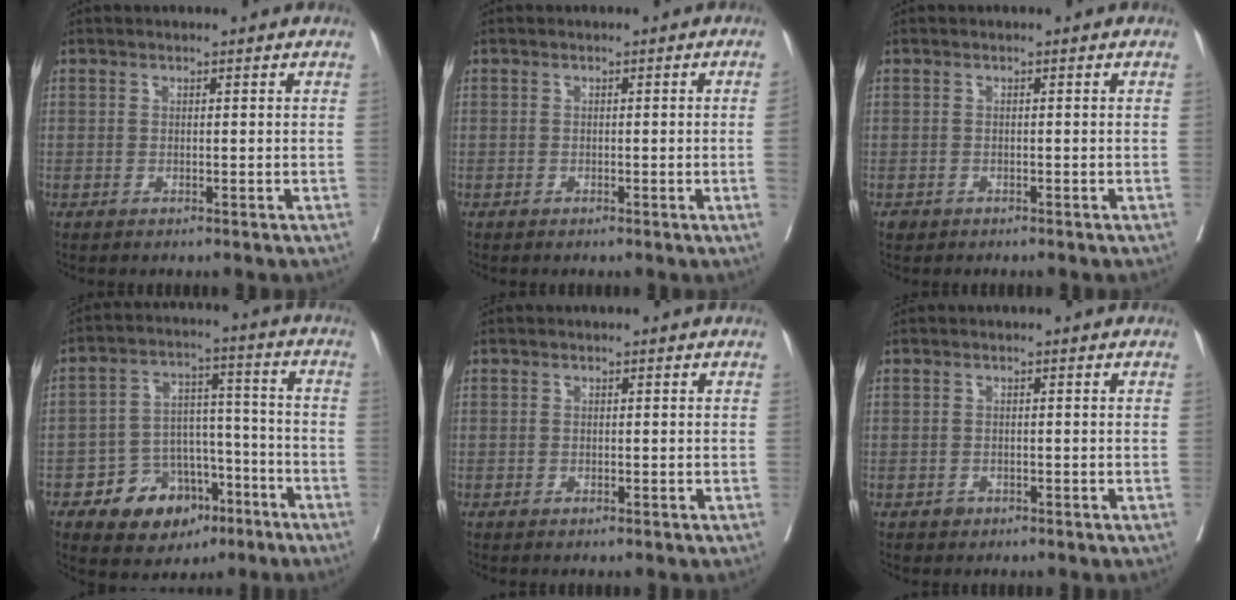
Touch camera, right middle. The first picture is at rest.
{"total": 1.3, "force": [-0.2, -0.4, 1.3], "torque": [-0.017, 0.000, -0.003]}
{"total": 0.8, "force": [-0.6, 0.5, 0.1], "torque": [-0.006, 0.002, -0.010]}
{"total": 11.3, "force": [-6.3, 7.3, 5.9], "torque": [-0.081, 0.028, -0.094]}
{"total": 0.0}
{"total": 0.9, "force": [-0.6, 0.7, 0.0], "torque": [0.000, 0.003, -0.009]}